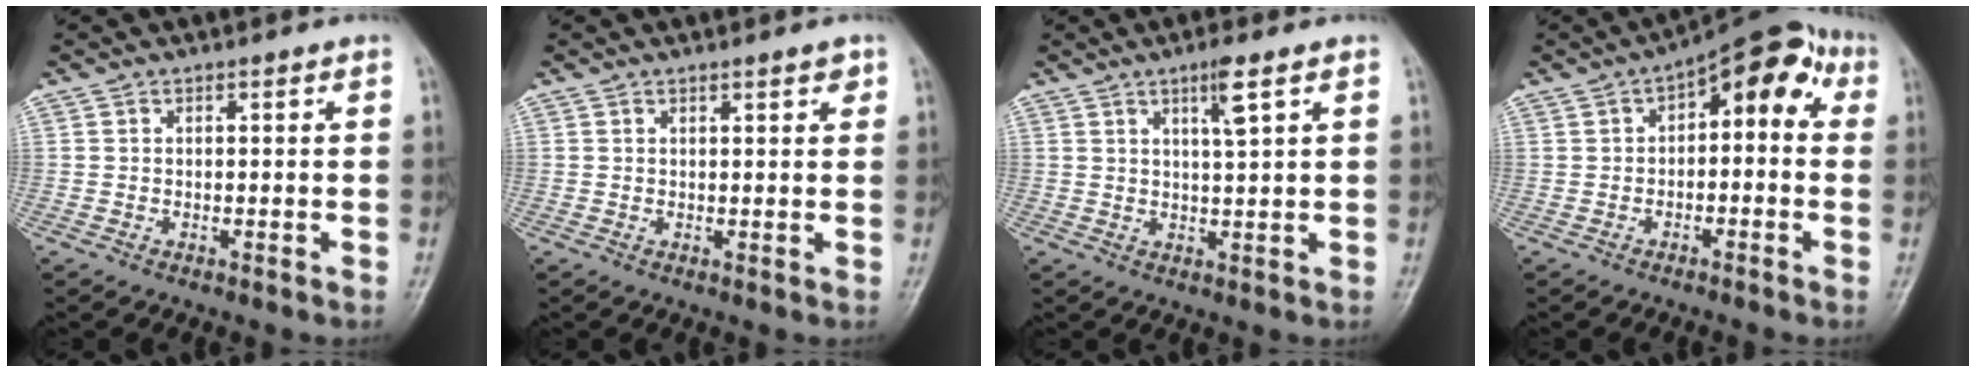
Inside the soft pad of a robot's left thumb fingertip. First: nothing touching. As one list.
[{"total": 1.8, "force": [1.2, 0.5, 1.3], "torque": [-0.015, -0.005, 0.015]}, {"total": 4.0, "force": [2.1, 0.1, 3.4], "torque": [-0.065, -0.011, 0.040]}, {"total": 9.9, "force": [1.8, 5.1, 8.2], "torque": [-0.076, 0.042, 0.013]}]